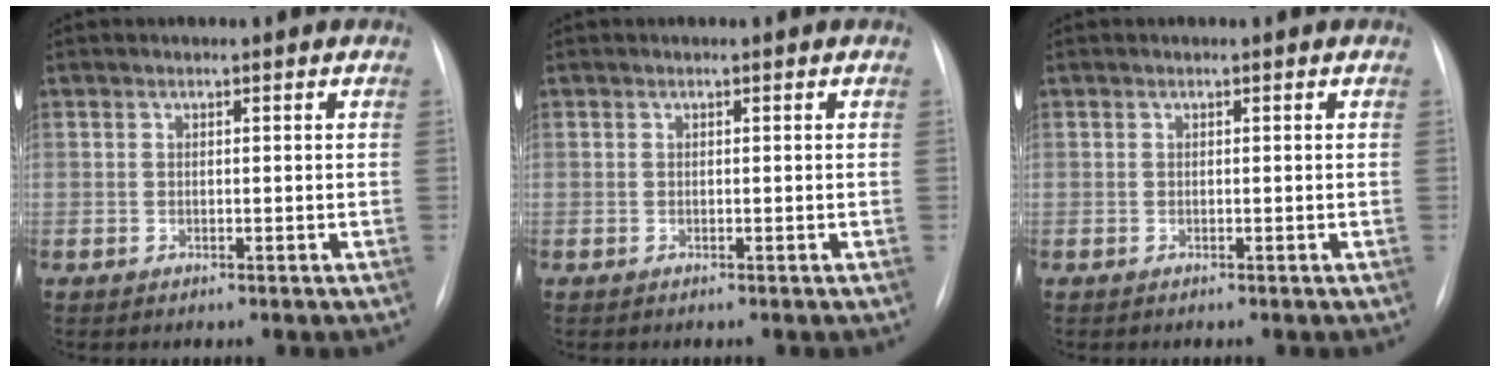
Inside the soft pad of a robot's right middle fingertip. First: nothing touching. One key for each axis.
{"total": 0.0}
{"total": 0.0}